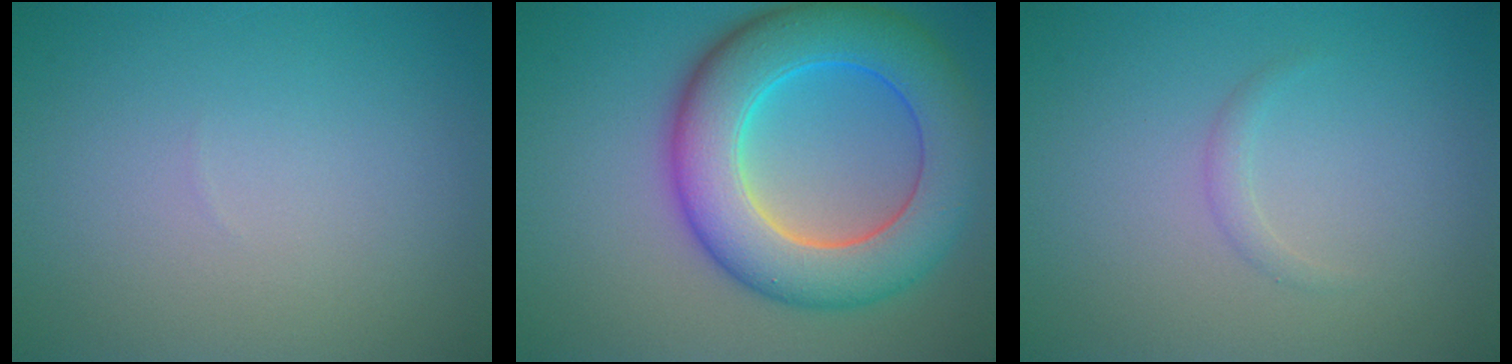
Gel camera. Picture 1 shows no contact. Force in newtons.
{"total": 10.1, "press": 10.1, "slide": 0.2}
{"total": 0.8, "press": 0.8, "slide": 0.0}